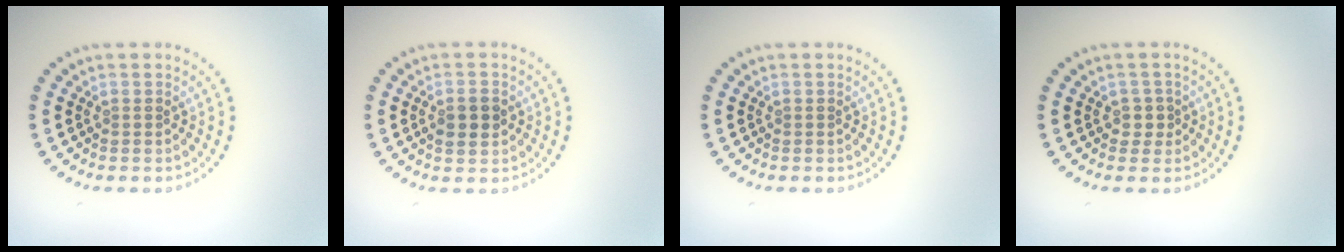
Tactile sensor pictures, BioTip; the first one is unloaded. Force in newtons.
{"total": 2.1, "press": 2.1, "slide": 0.1}
{"total": 0.0}
{"total": 1.4, "press": 1.1, "slide": 0.8}